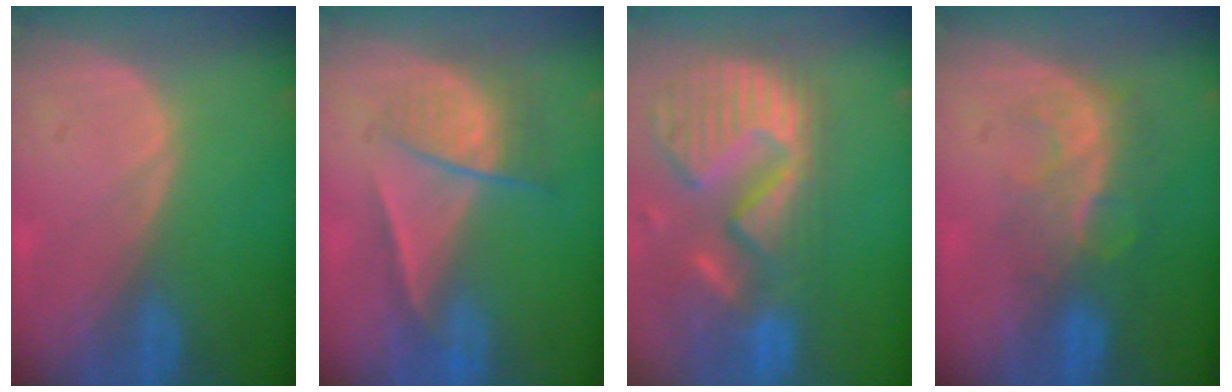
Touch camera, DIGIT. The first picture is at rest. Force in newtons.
{"total": 7.1, "press": 6.0, "slide": 3.8}
{"total": 14.3, "press": 11.9, "slide": 7.9}
{"total": 8.2, "press": 7.0, "slide": 4.3}